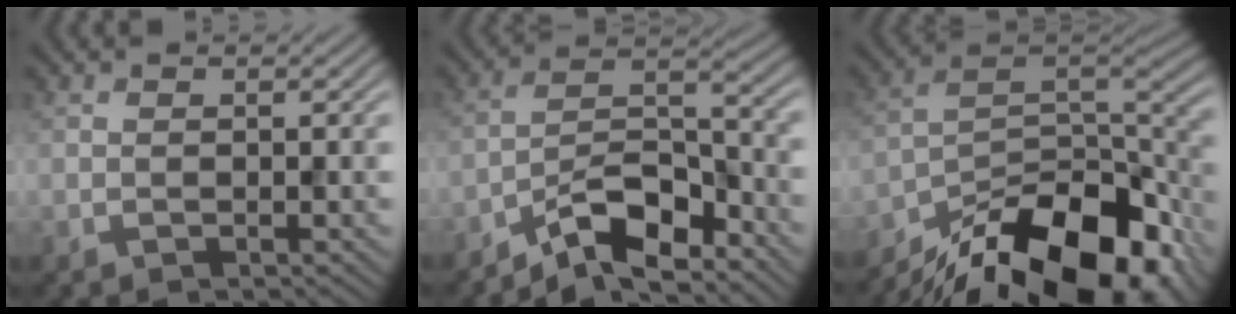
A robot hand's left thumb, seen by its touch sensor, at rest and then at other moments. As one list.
[{"total": 8.9, "force": [-7.0, 2.4, 4.9], "torque": [-0.077, 0.012, -0.144]}, {"total": 18.4, "force": [-13.7, 6.9, 10.2], "torque": [-0.201, -0.030, -0.215]}]